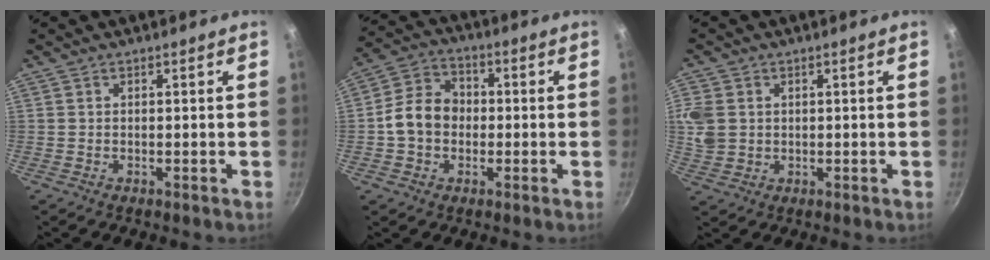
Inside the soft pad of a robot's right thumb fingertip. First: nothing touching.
{"total": 9.4, "force": [-0.9, 7.6, 5.5], "torque": [-0.070, 0.025, -0.032]}
{"total": 8.6, "force": [1.7, 7.1, 4.5], "torque": [-0.099, -0.002, 0.036]}